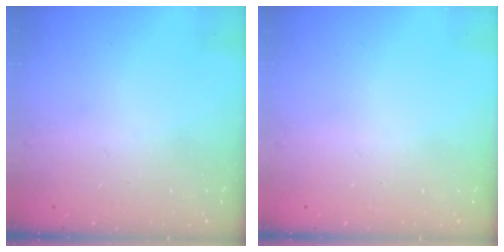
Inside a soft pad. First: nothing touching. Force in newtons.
{"total": 0.0}